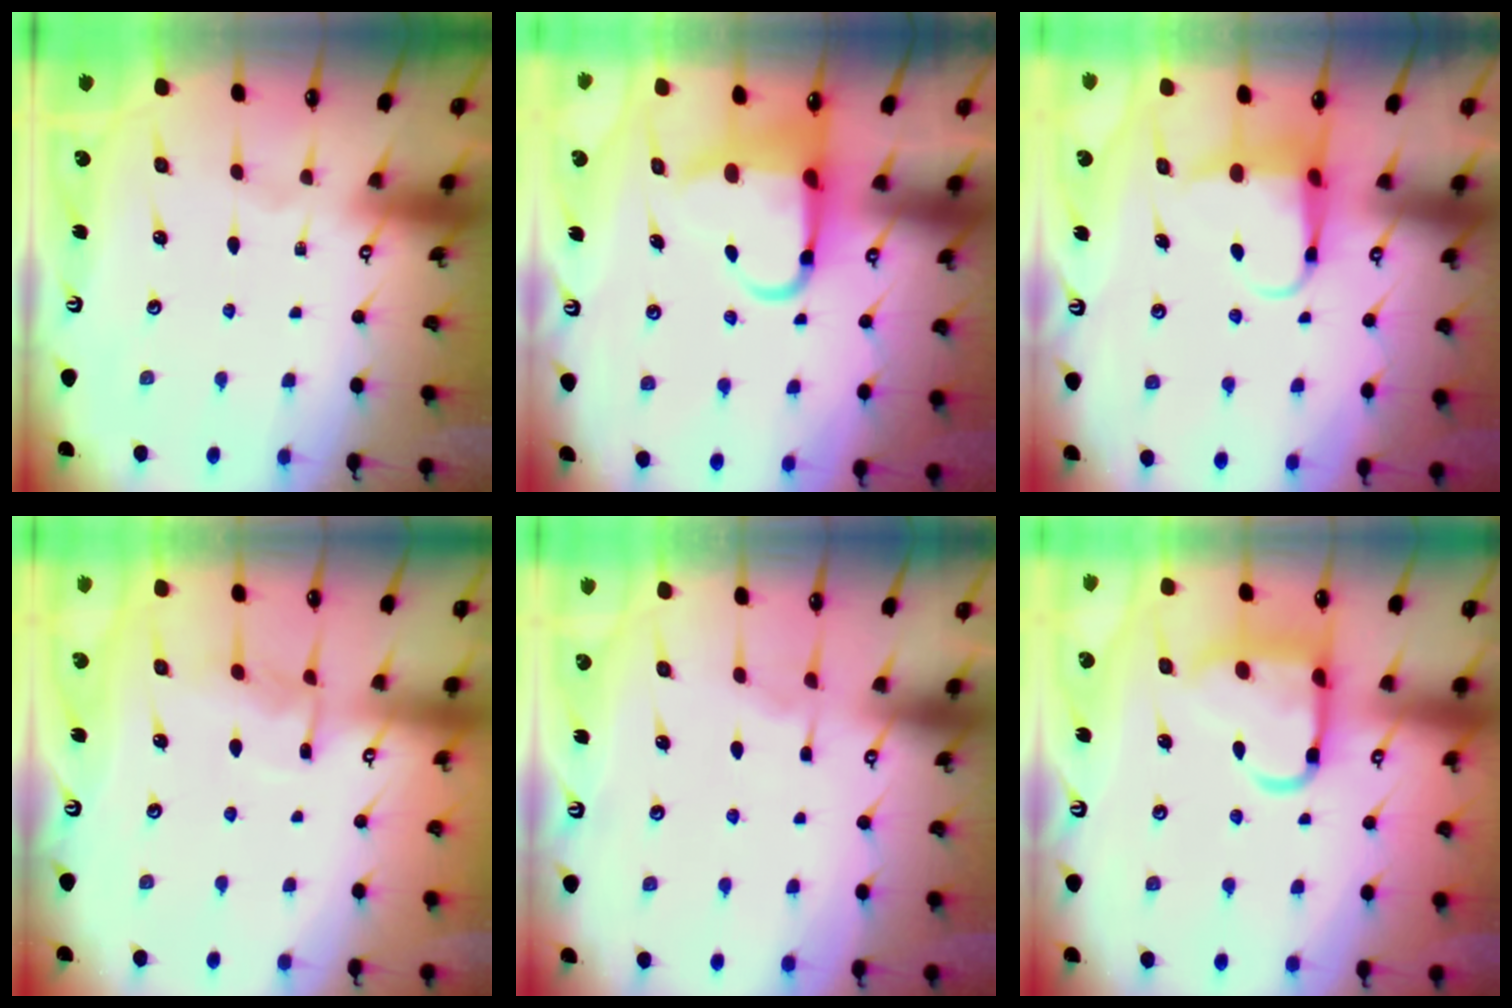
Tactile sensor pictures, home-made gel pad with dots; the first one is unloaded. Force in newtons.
{"total": 8.2, "press": 8.0, "slide": 1.7}
{"total": 5.5, "press": 5.5, "slide": 0.4}
{"total": 7.3, "press": 7.3, "slide": 0.8}
{"total": 3.2, "press": 3.1, "slide": 0.4}
{"total": 13.3, "press": 13.2, "slide": 1.6}